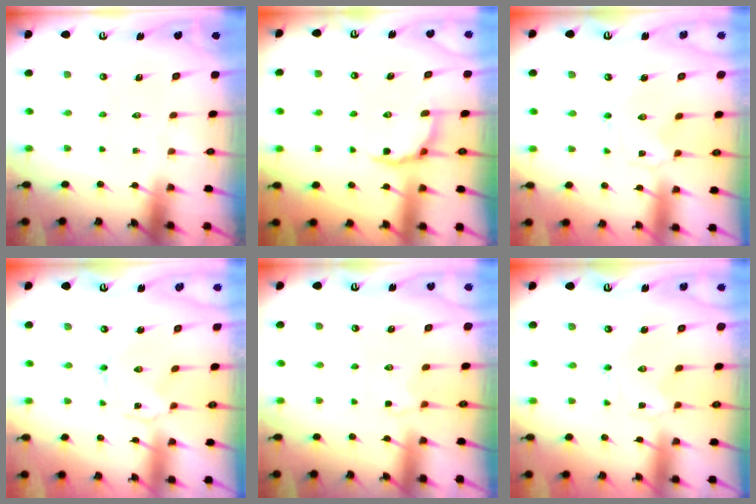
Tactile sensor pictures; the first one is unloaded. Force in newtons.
{"total": 5.1, "press": 4.6, "slide": 2.2}
{"total": 0.0}
{"total": 0.9, "press": 0.8, "slide": 0.2}
{"total": 2.7, "press": 2.3, "slide": 1.4}
{"total": 0.7, "press": 0.7, "slide": 0.1}